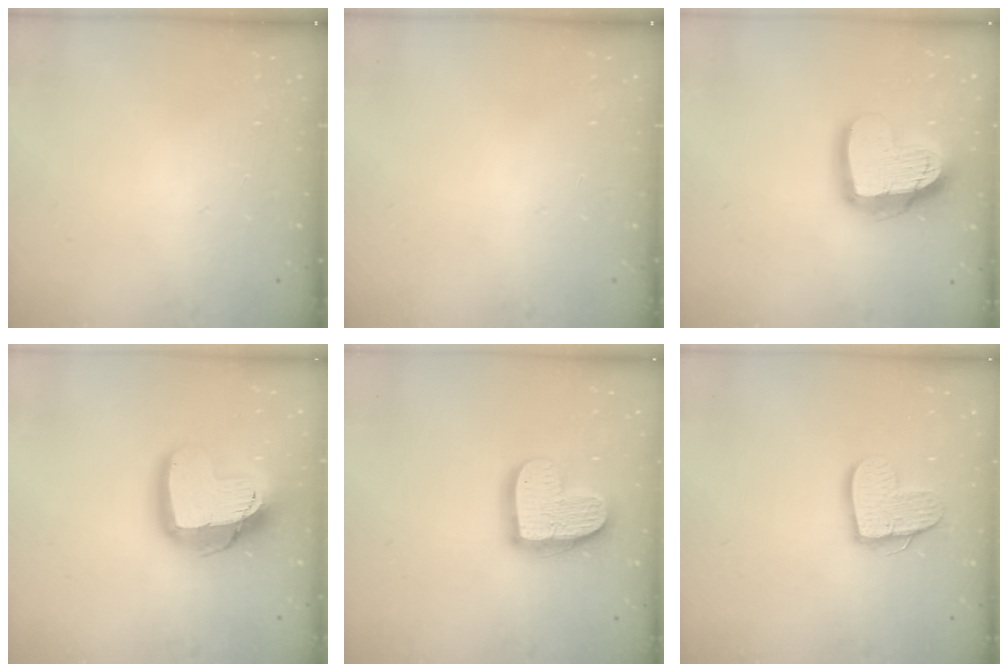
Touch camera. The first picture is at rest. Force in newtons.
{"total": 0.0}
{"total": 17.4, "press": 17.3, "slide": 1.5}
{"total": 18.8, "press": 18.7, "slide": 1.8}
{"total": 16.2, "press": 16.1, "slide": 1.3}
{"total": 11.9, "press": 11.8, "slide": 1.1}